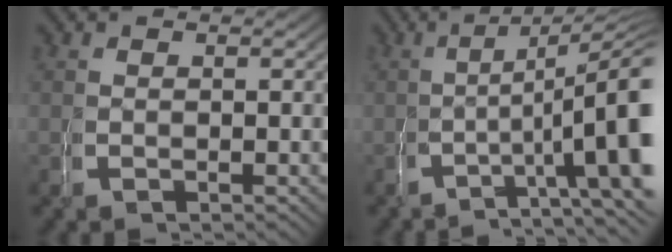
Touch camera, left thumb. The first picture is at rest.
{"total": 8.6, "force": [0.3, 4.6, 7.3], "torque": [-0.113, -0.010, 0.006]}